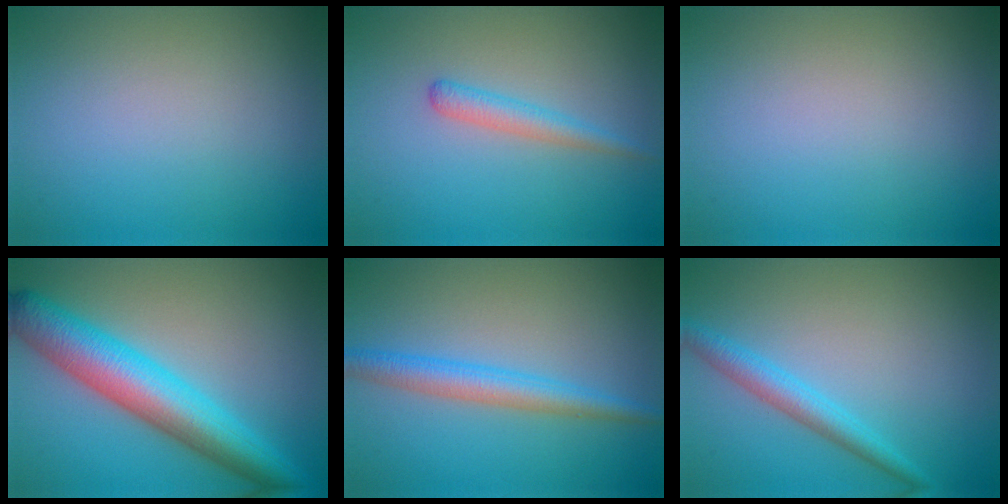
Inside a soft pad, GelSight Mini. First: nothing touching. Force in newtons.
{"total": 1.9, "press": 1.9, "slide": 0.0}
{"total": 0.0}
{"total": 8.2, "press": 8.2, "slide": 0.1}
{"total": 3.4, "press": 3.4, "slide": 0.0}
{"total": 2.7, "press": 2.7, "slide": 0.1}